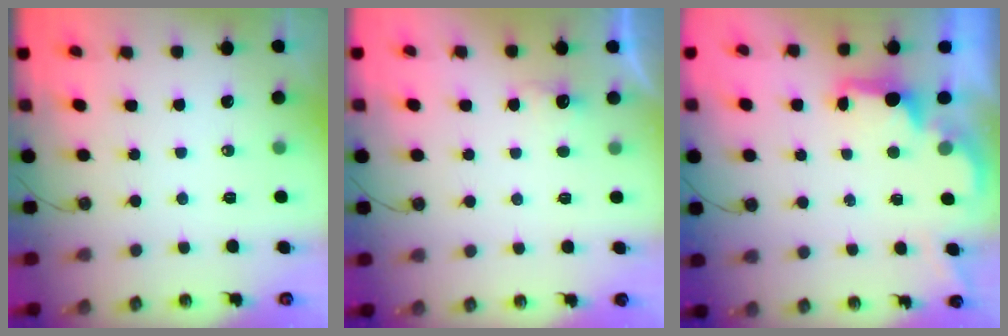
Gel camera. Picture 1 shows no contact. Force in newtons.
{"total": 2.2, "press": 2.0, "slide": 0.9}
{"total": 2.0, "press": 1.9, "slide": 0.8}